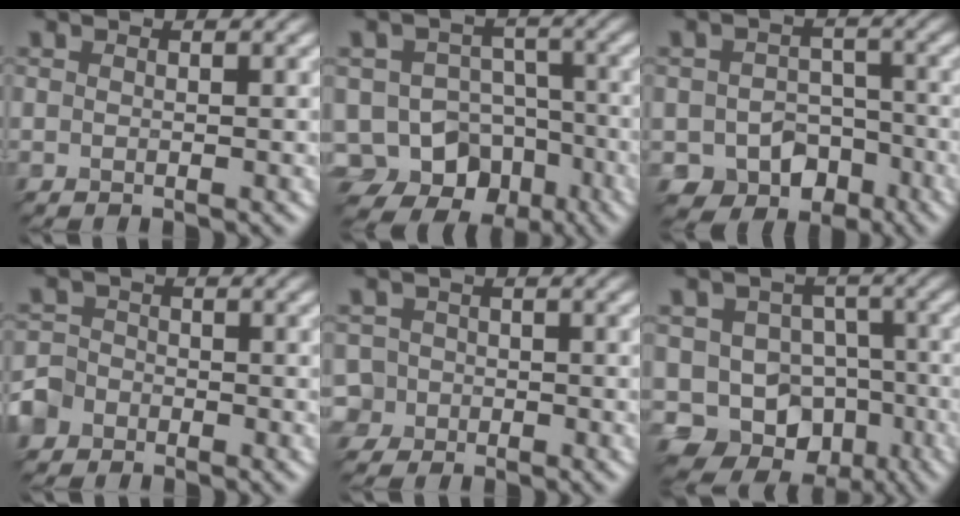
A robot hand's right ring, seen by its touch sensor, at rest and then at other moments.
{"total": 11.6, "force": [-6.7, 9.3, 2.2], "torque": [-0.034, -0.021, -0.096]}
{"total": 3.8, "force": [-2.7, 2.6, 0.4], "torque": [-0.008, 0.004, -0.019]}
{"total": 2.7, "force": [-2.3, 1.3, -0.5], "torque": [-0.005, 0.002, -0.032]}
{"total": 2.5, "force": [-1.6, 1.6, -0.9], "torque": [0.019, 0.013, -0.027]}
{"total": 9.6, "force": [-4.3, 8.2, 2.5], "torque": [-0.034, -0.008, -0.059]}